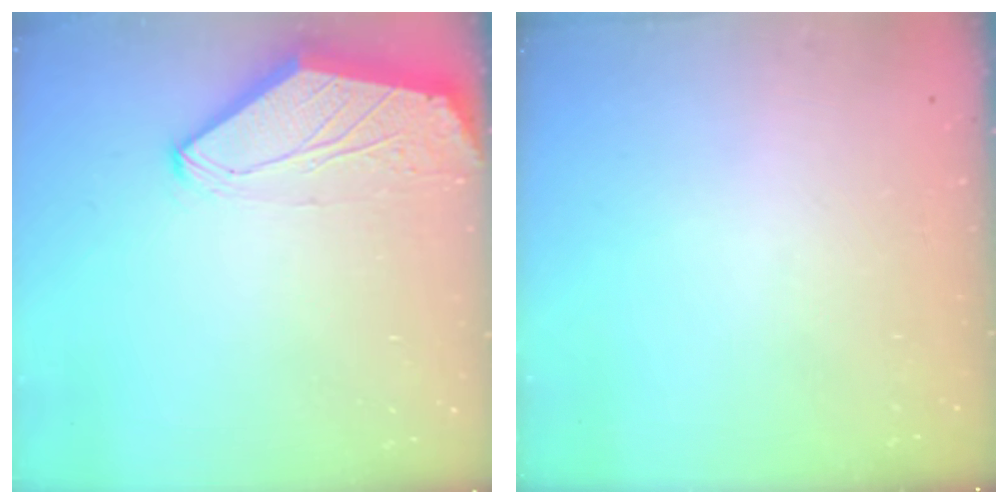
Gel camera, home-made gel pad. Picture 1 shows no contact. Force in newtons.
{"total": 0.0}